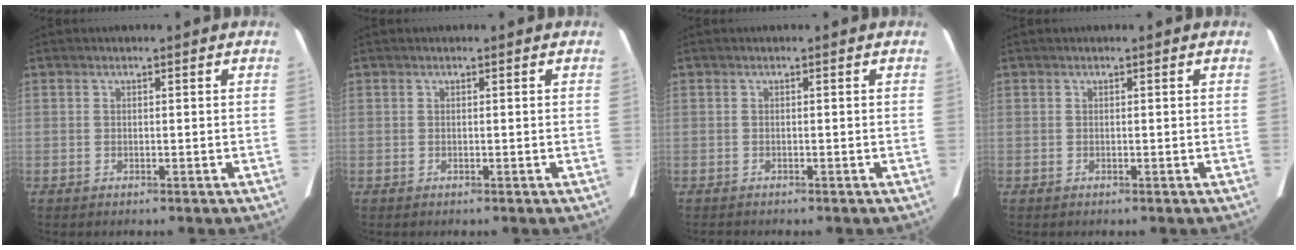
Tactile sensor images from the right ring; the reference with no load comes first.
{"total": 0.0}
{"total": 0.6, "force": [-0.6, 0.0, 0.1], "torque": [-0.007, -0.003, -0.009]}
{"total": 0.0}